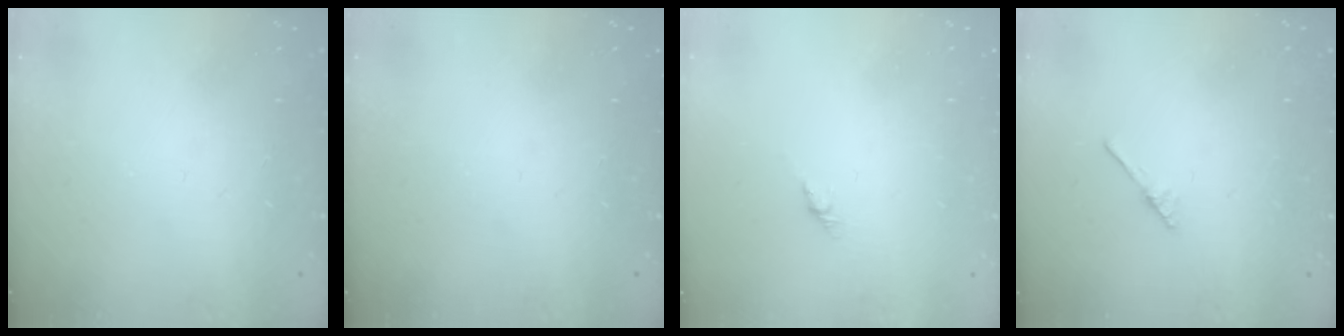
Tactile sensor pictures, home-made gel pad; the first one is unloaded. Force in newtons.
{"total": 0.0}
{"total": 2.7, "press": 2.6, "slide": 0.7}
{"total": 1.9, "press": 1.8, "slide": 0.3}